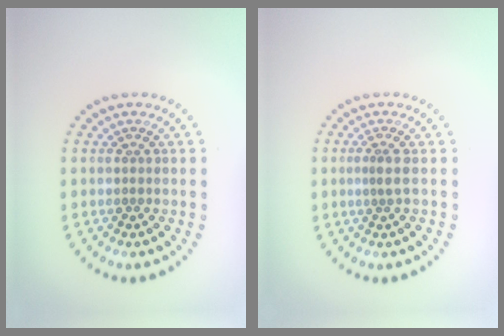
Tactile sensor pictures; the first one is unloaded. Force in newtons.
{"total": 1.1, "press": 0.6, "slide": 0.9}